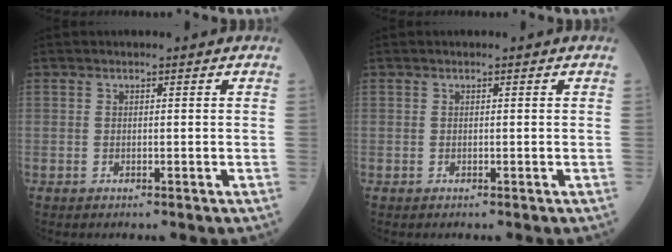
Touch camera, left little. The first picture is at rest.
{"total": 0.0}